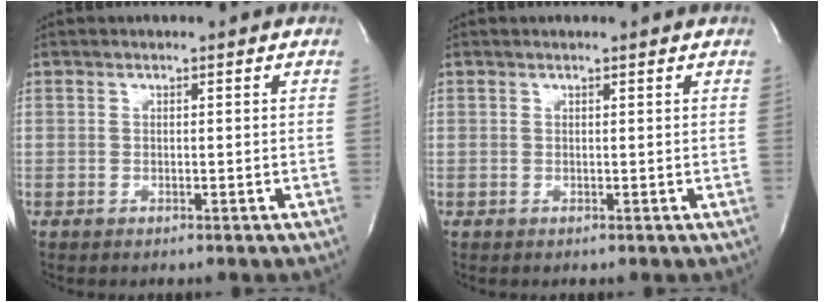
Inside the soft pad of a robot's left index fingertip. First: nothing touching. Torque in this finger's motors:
{"motor_torque": [0.07, -0.02, 0.00, -0.01]}